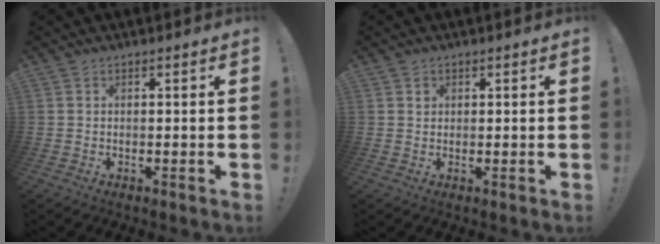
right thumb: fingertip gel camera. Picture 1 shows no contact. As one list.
[{"total": 0.7, "force": [0.4, 0.6, 0.0], "torque": [0.015, -0.006, 0.006]}]